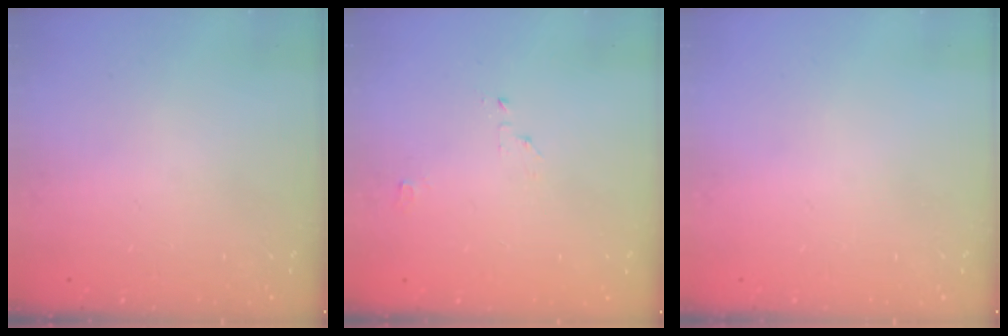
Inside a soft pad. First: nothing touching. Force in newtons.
{"total": 2.1, "press": 2.1, "slide": 0.2}
{"total": 0.0}